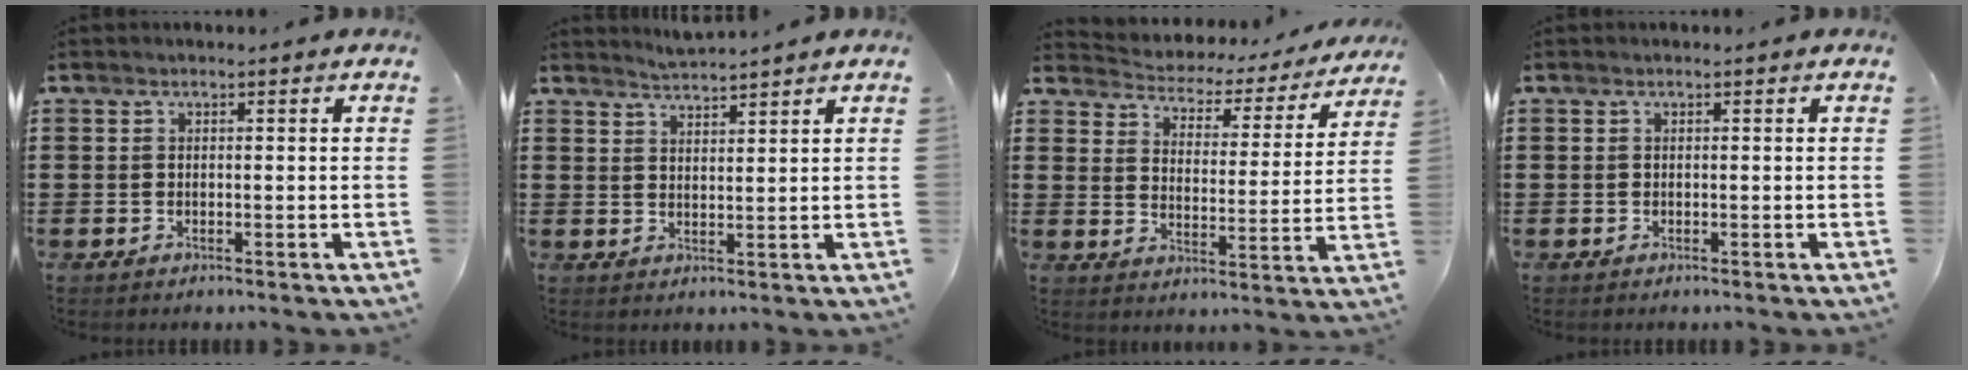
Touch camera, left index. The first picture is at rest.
{"total": 2.7, "force": [2.7, -0.5, -0.1], "torque": [-0.005, -0.008, 0.051]}
{"total": 3.3, "force": [3.2, 0.8, 0.0], "torque": [-0.025, -0.029, 0.046]}
{"total": 0.0}